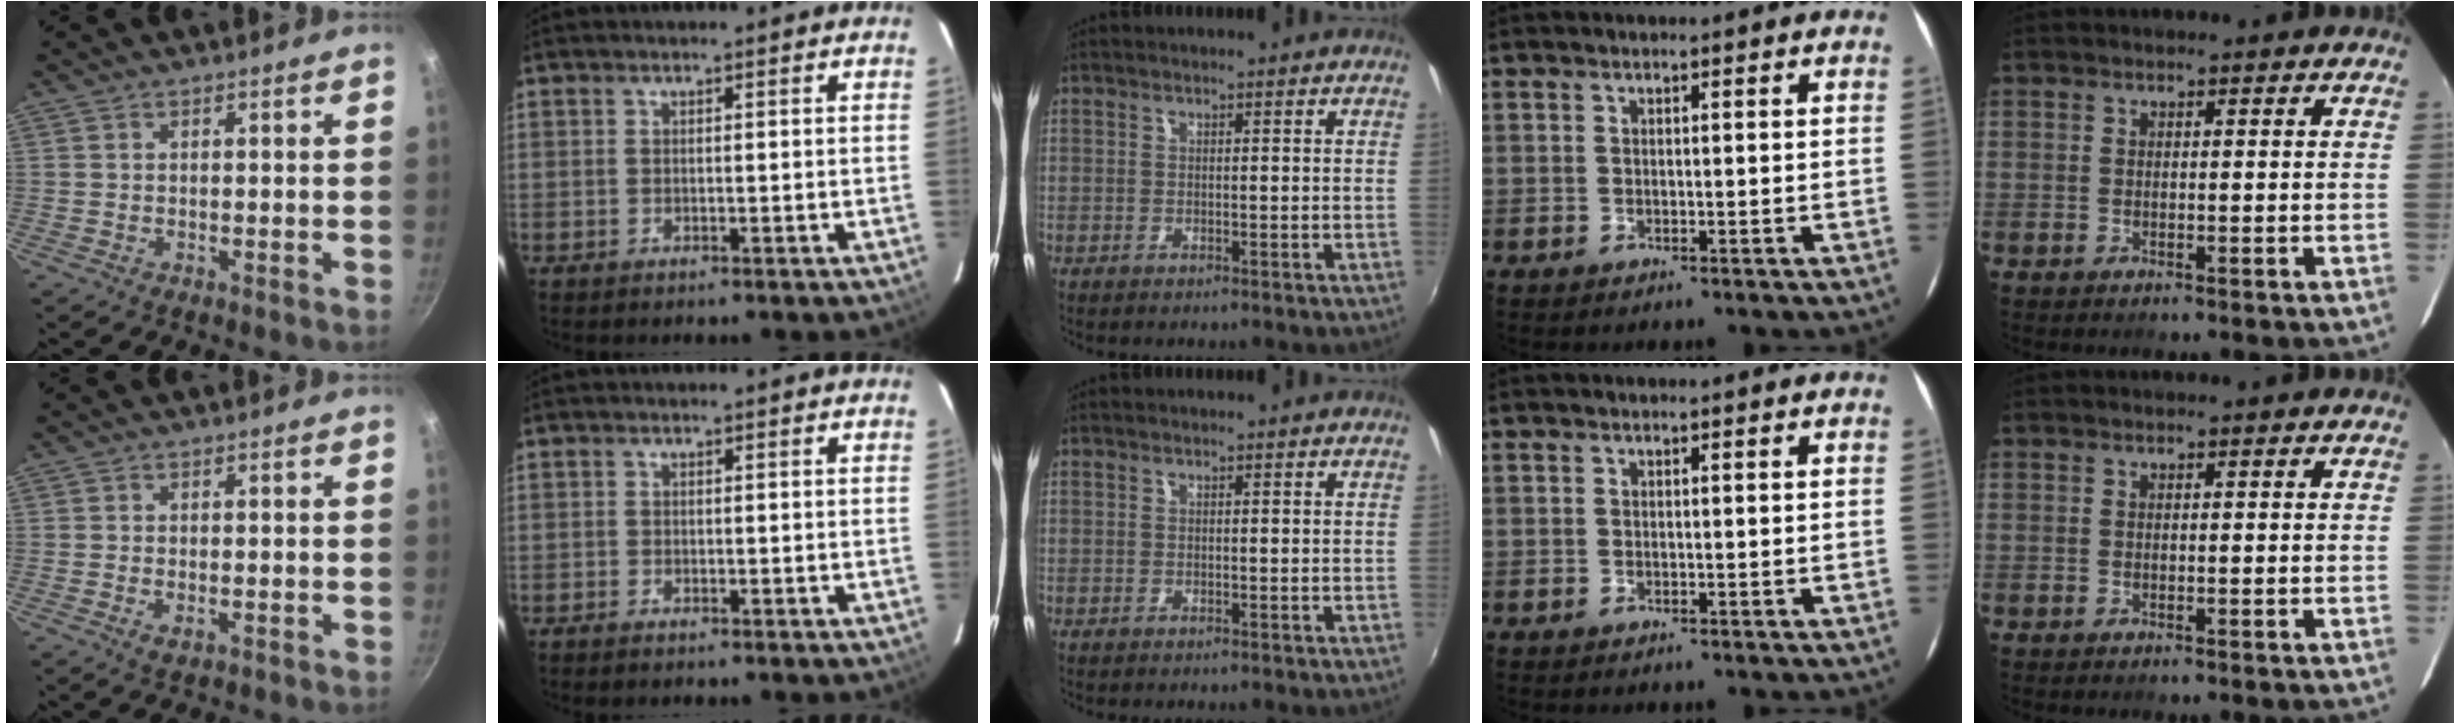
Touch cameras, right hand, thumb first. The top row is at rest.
{"thumb": {"total": 2.0, "force": [-0.7, 1.1, 1.6], "torque": [-0.027, -0.003, -0.011]}, "index": {"total": 1.1, "force": [-0.9, 0.3, 0.4], "torque": [-0.010, -0.002, -0.020]}}